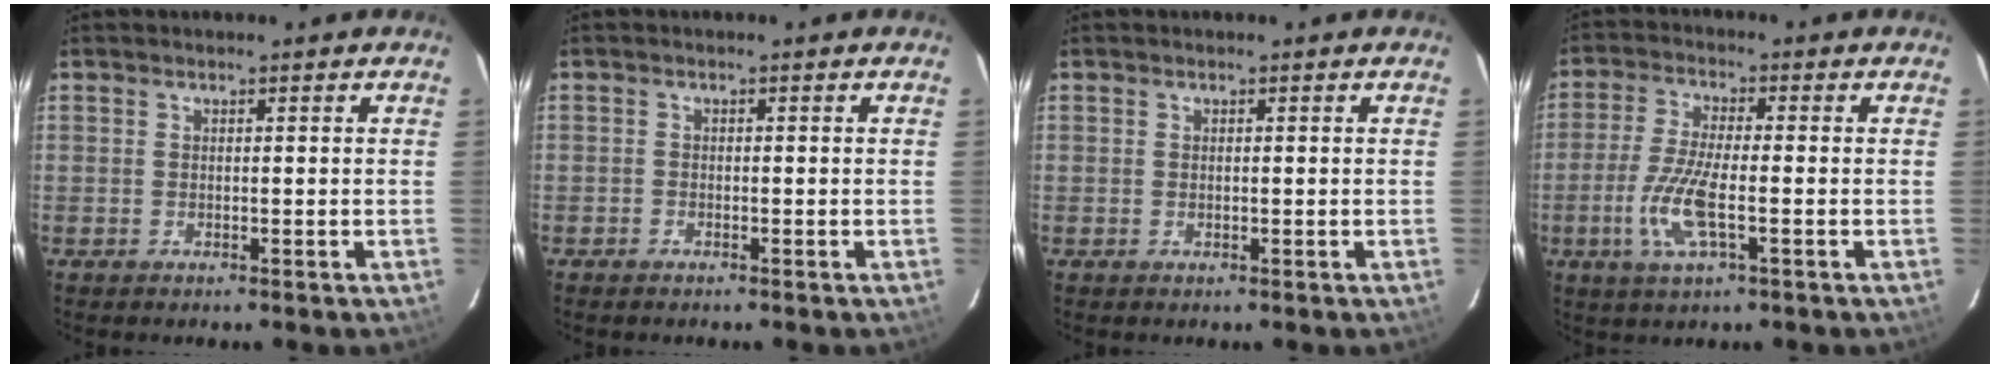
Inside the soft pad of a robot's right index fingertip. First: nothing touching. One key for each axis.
{"total": 0.8, "fx": -0.7, "fy": 0.4, "fz": 0.0, "tx": -0.004, "ty": 0.001, "tz": -0.015}
{"total": 0.0}
{"total": 9.1, "fx": -2.6, "fy": 2.1, "fz": 8.4, "tx": -0.178, "ty": -0.007, "tz": -0.054}